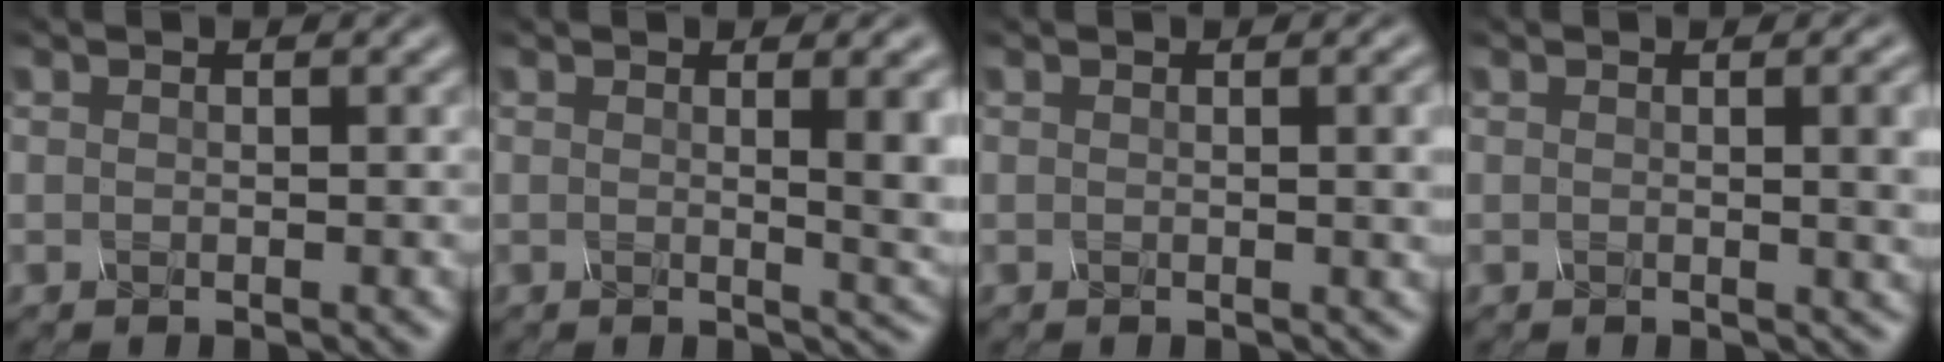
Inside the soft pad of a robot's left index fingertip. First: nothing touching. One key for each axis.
{"total": 5.4, "fx": 0.6, "fy": 1.7, "fz": 5.1, "tx": -0.046, "ty": -0.001, "tz": 0.011}
{"total": 3.2, "fx": 0.3, "fy": 1.2, "fz": 3.0, "tx": -0.021, "ty": 0.008, "tz": 0.001}
{"total": 4.7, "fx": 0.4, "fy": 1.9, "fz": 4.3, "tx": -0.027, "ty": 0.010, "tz": 0.004}